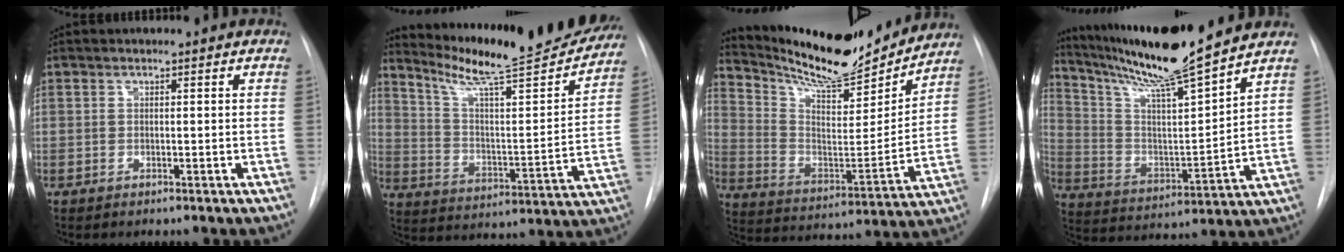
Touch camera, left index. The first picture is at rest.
{"total": 21.4, "force": [19.5, 0.8, 8.7], "torque": [-0.142, -0.063, 0.283]}
{"total": 20.2, "force": [18.5, 3.4, 7.3], "torque": [-0.132, -0.026, 0.292]}
{"total": 17.3, "force": [14.8, -1.1, 8.9], "torque": [-0.162, -0.015, 0.255]}